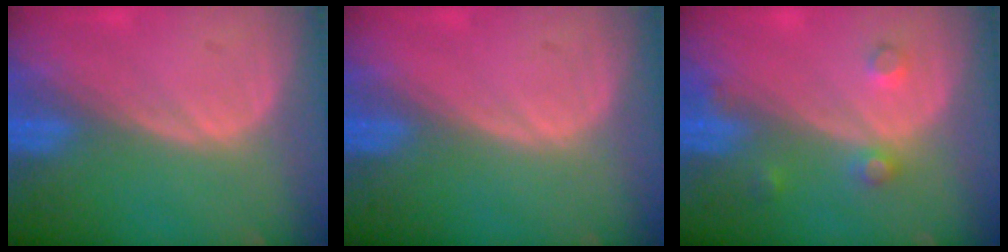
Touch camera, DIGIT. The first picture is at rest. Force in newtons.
{"total": 0.0}
{"total": 2.6, "press": 2.6, "slide": 0.3}